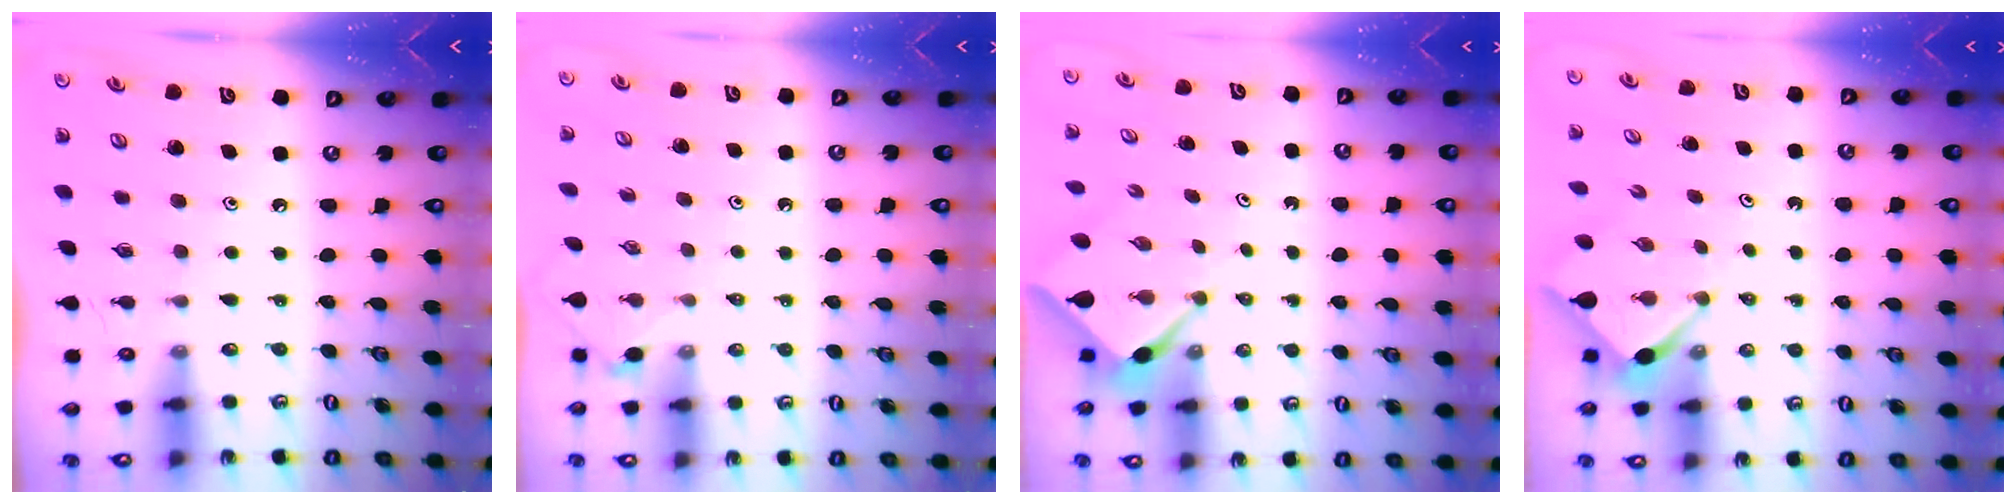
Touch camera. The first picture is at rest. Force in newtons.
{"total": 1.4, "press": 1.4, "slide": 0.4}
{"total": 2.2, "press": 2.2, "slide": 0.3}
{"total": 3.4, "press": 3.4, "slide": 0.4}